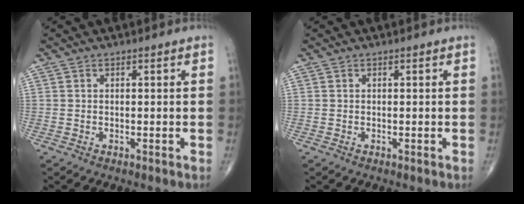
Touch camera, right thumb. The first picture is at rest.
{"total": 0.0}